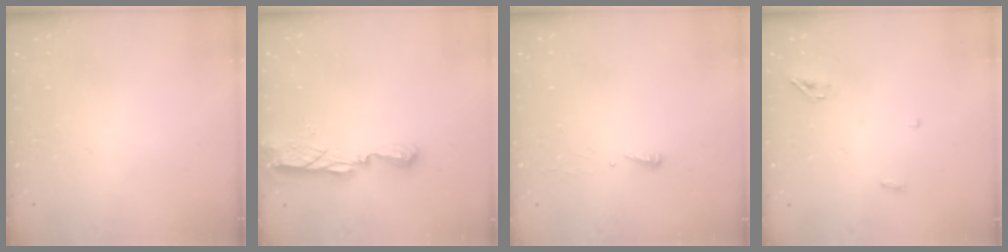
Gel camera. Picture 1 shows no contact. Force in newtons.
{"total": 7.8, "press": 7.7, "slide": 0.3}
{"total": 4.1, "press": 4.0, "slide": 1.0}
{"total": 3.4, "press": 3.3, "slide": 1.0}